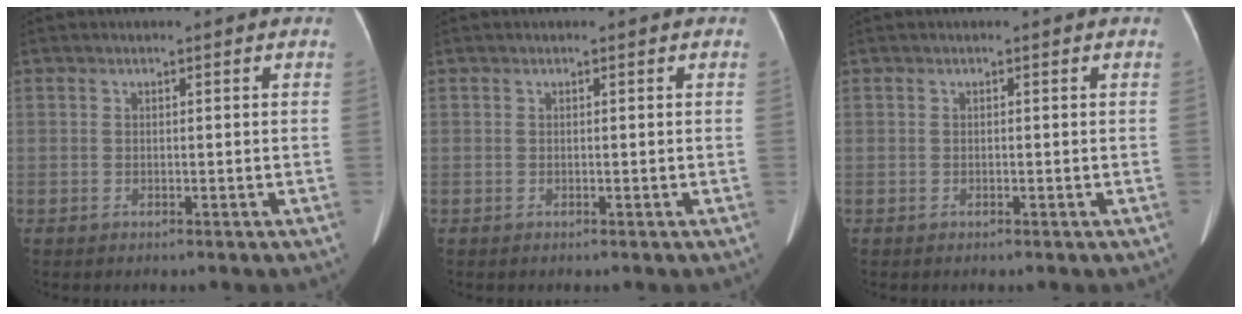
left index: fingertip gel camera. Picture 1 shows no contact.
{"total": 0.0}
{"total": 0.0}